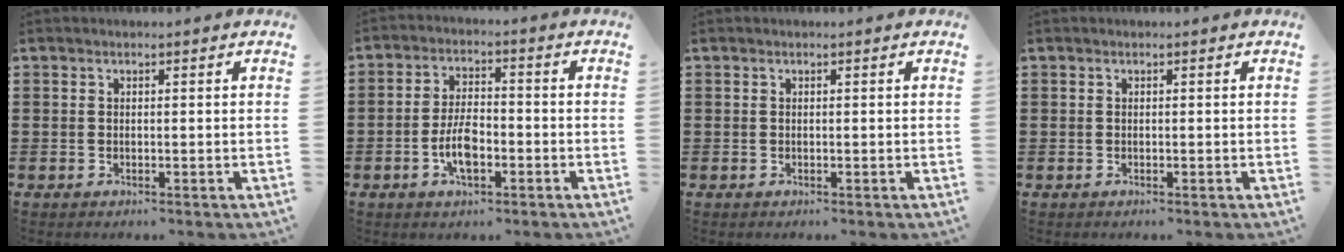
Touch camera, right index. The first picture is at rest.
{"total": 6.0, "force": [-1.9, 2.8, 4.9], "torque": [-0.112, 0.002, -0.041]}
{"total": 0.0}
{"total": 0.0}